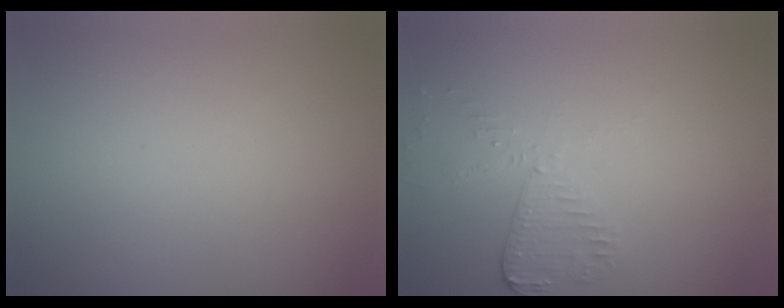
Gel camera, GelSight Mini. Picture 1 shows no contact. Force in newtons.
{"total": 2.6, "press": 2.3, "slide": 1.2}